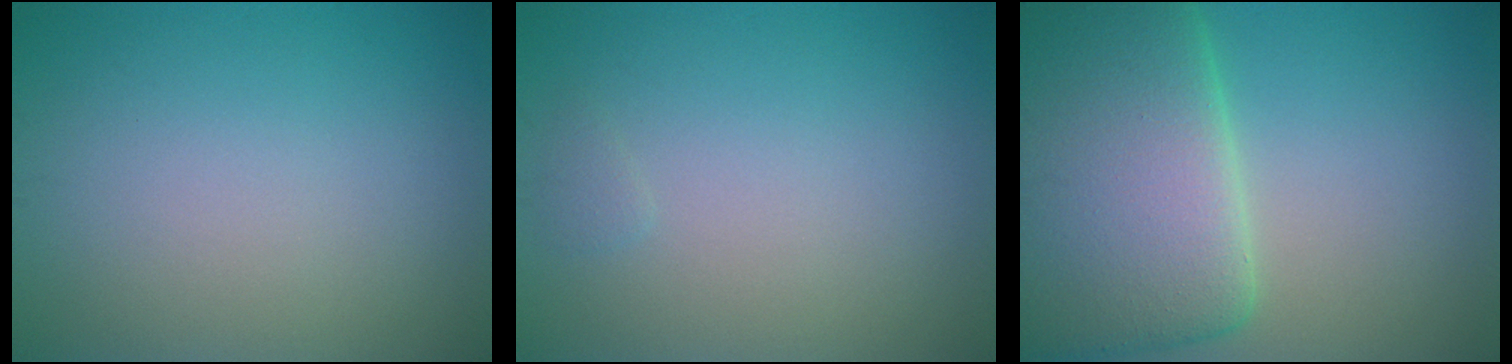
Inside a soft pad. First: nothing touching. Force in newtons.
{"total": 0.5, "press": 0.5, "slide": 0.1}
{"total": 13.0, "press": 13.0, "slide": 0.7}